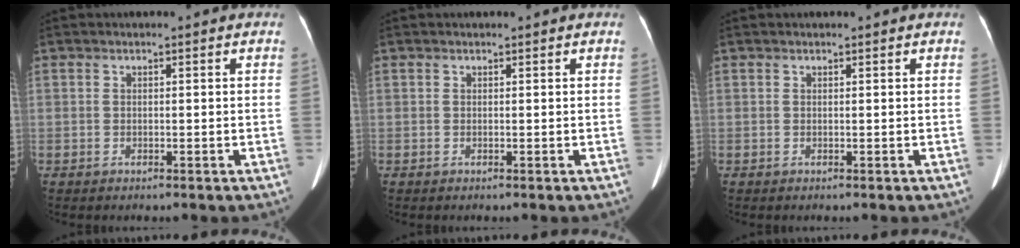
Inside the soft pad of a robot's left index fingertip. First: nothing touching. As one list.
[{"total": 1.1, "force": [1.0, 0.1, 0.5], "torque": [-0.009, 0.003, 0.012]}, {"total": 1.6, "force": [1.4, 0.2, 0.7], "torque": [-0.010, 0.010, 0.015]}]